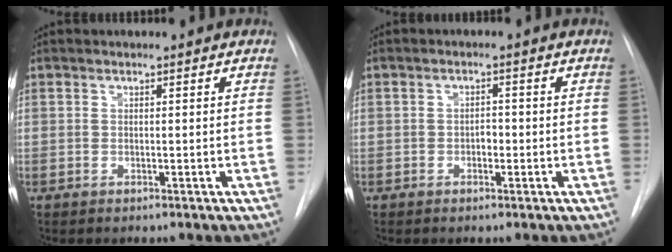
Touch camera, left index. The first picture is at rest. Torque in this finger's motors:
{"motor_torque": [-0.13, -0.02, -0.02, -0.01]}